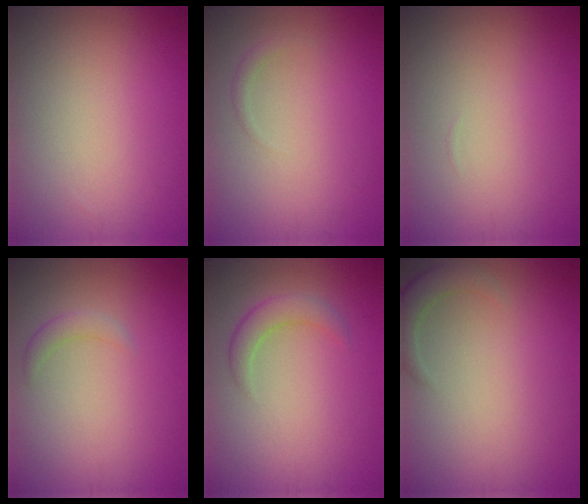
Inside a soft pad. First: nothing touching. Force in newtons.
{"total": 0.7, "press": 0.7, "slide": 0.0}
{"total": 0.0}
{"total": 1.3, "press": 1.3, "slide": 0.1}
{"total": 2.3, "press": 2.3, "slide": 0.1}
{"total": 2.3, "press": 2.3, "slide": 0.4}